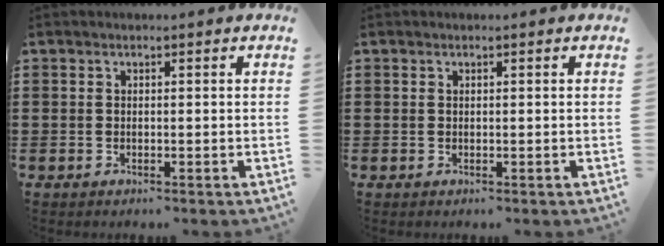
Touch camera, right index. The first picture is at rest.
{"total": 0.0}